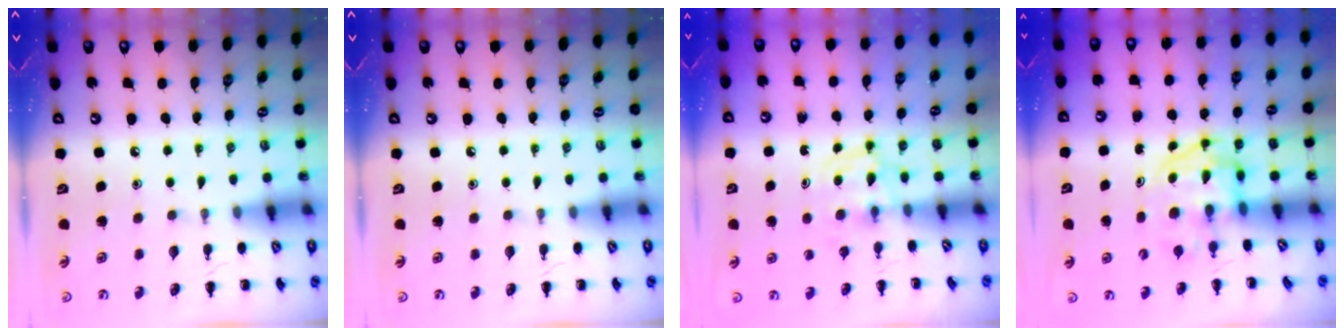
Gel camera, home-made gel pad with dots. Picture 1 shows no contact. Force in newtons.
{"total": 0.0}
{"total": 2.9, "press": 2.6, "slide": 1.2}
{"total": 3.3, "press": 3.3, "slide": 0.5}